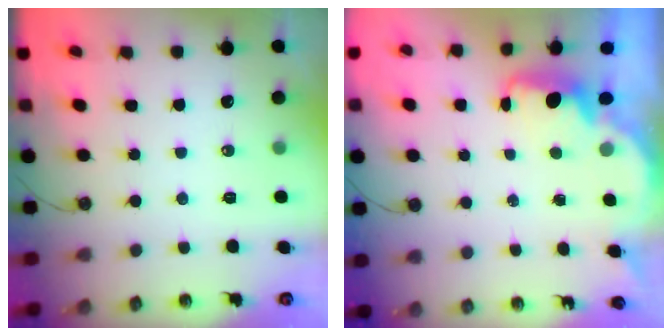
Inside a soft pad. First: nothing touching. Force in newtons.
{"total": 2.3, "press": 2.2, "slide": 0.6}